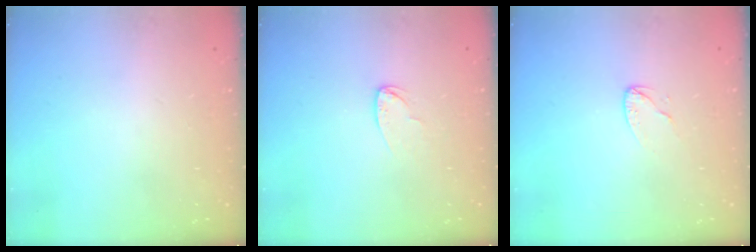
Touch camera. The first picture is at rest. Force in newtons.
{"total": 3.5, "press": 3.5, "slide": 0.3}
{"total": 3.2, "press": 3.2, "slide": 0.3}